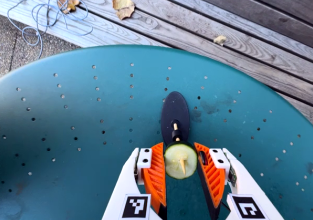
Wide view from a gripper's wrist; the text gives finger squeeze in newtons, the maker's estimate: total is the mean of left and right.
{"total": 11.7, "left": 11.4, "right": 11.9}